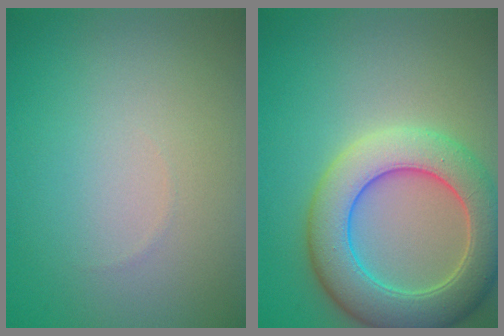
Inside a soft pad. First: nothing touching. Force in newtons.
{"total": 7.8, "press": 7.8, "slide": 0.9}